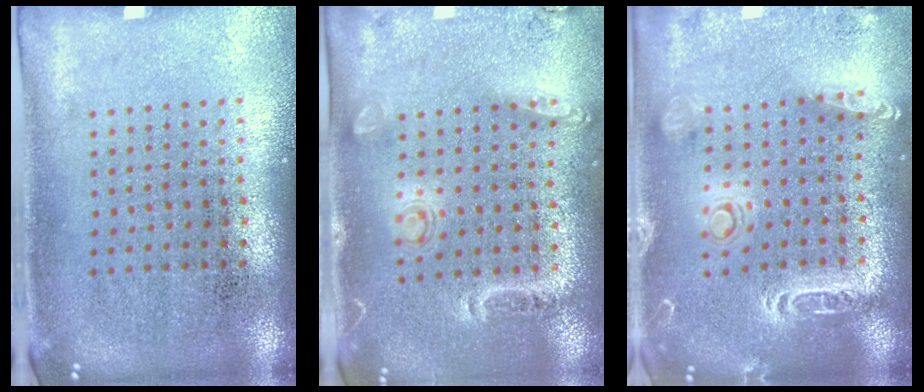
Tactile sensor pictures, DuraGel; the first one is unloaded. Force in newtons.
{"total": 1.5, "press": 1.3, "slide": 0.8}
{"total": 2.1, "press": 2.0, "slide": 0.7}